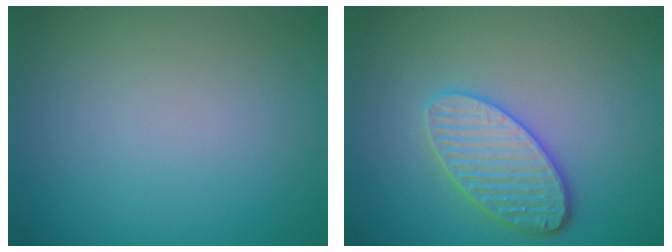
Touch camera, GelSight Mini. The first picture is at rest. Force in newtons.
{"total": 4.0, "press": 3.6, "slide": 1.7}